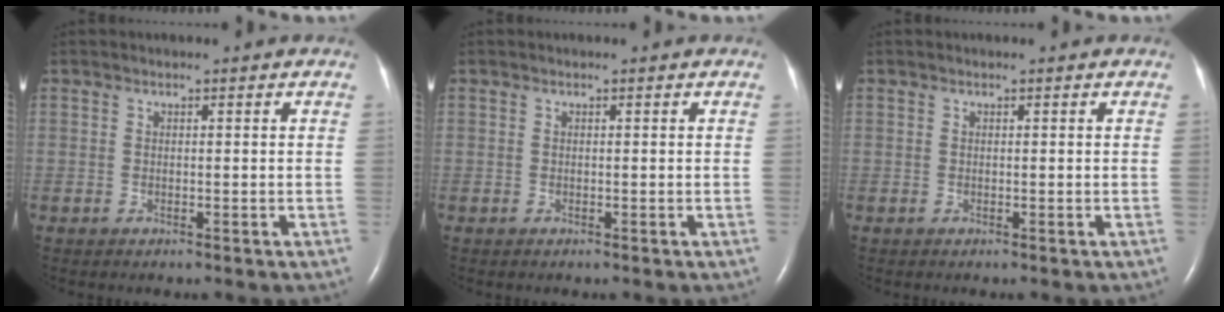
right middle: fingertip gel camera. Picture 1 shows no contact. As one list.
[{"total": 0.0}, {"total": 0.0}]